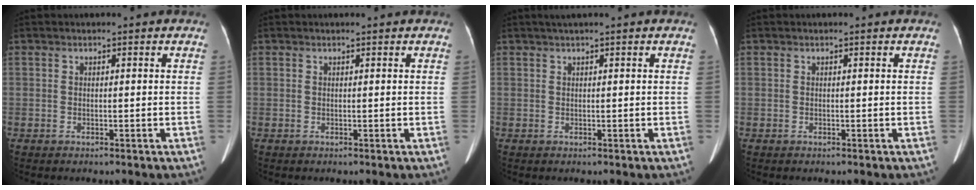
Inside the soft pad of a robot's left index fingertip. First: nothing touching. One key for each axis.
{"total": 1.0, "fx": 1.0, "fy": 0.2, "fz": 0.3, "tx": -0.011, "ty": 0.010, "tz": 0.010}
{"total": 2.8, "fx": 2.1, "fy": -0.3, "fz": 1.7, "tx": -0.022, "ty": 0.030, "tz": 0.036}
{"total": 0.0}